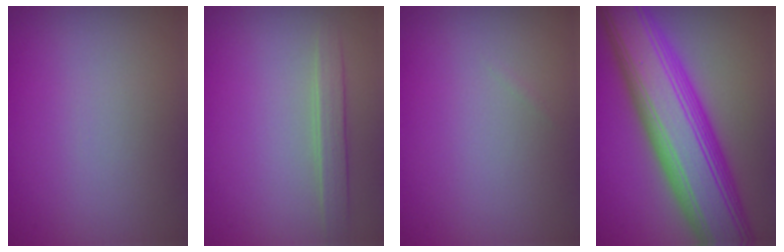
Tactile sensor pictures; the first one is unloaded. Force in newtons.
{"total": 1.9, "press": 1.9, "slide": 0.1}
{"total": 0.0}
{"total": 12.4, "press": 12.4, "slide": 0.2}